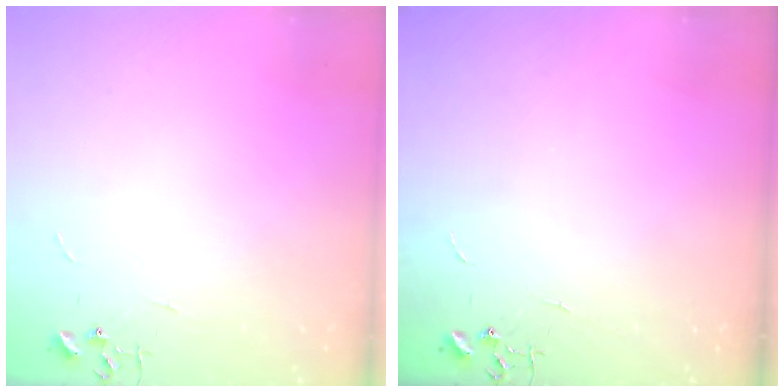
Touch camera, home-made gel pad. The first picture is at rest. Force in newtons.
{"total": 0.0}